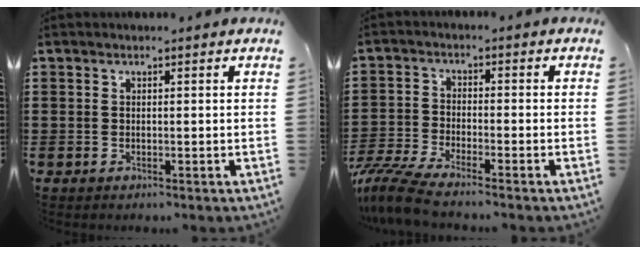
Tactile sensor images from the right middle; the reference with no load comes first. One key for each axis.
{"total": 6.5, "fx": -5.6, "fy": 0.5, "fz": 3.1, "tx": -0.088, "ty": -0.014, "tz": -0.115}